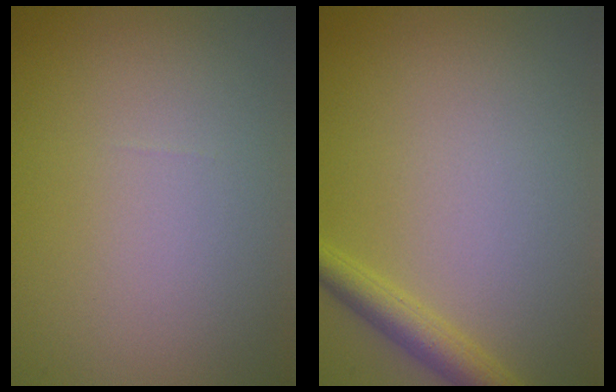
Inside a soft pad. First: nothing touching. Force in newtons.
{"total": 2.6, "press": 2.6, "slide": 0.2}